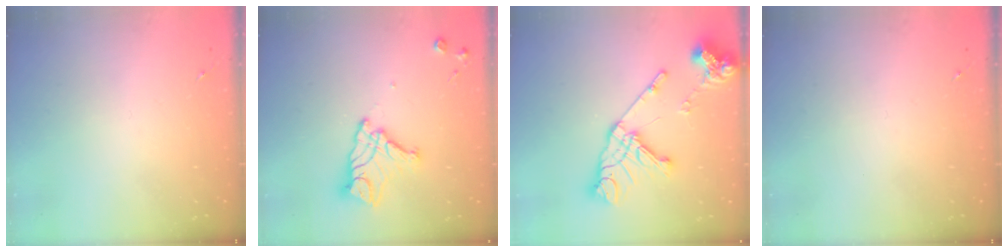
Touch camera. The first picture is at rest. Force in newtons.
{"total": 13.7, "press": 13.7, "slide": 1.3}
{"total": 19.2, "press": 19.1, "slide": 2.3}
{"total": 0.0}